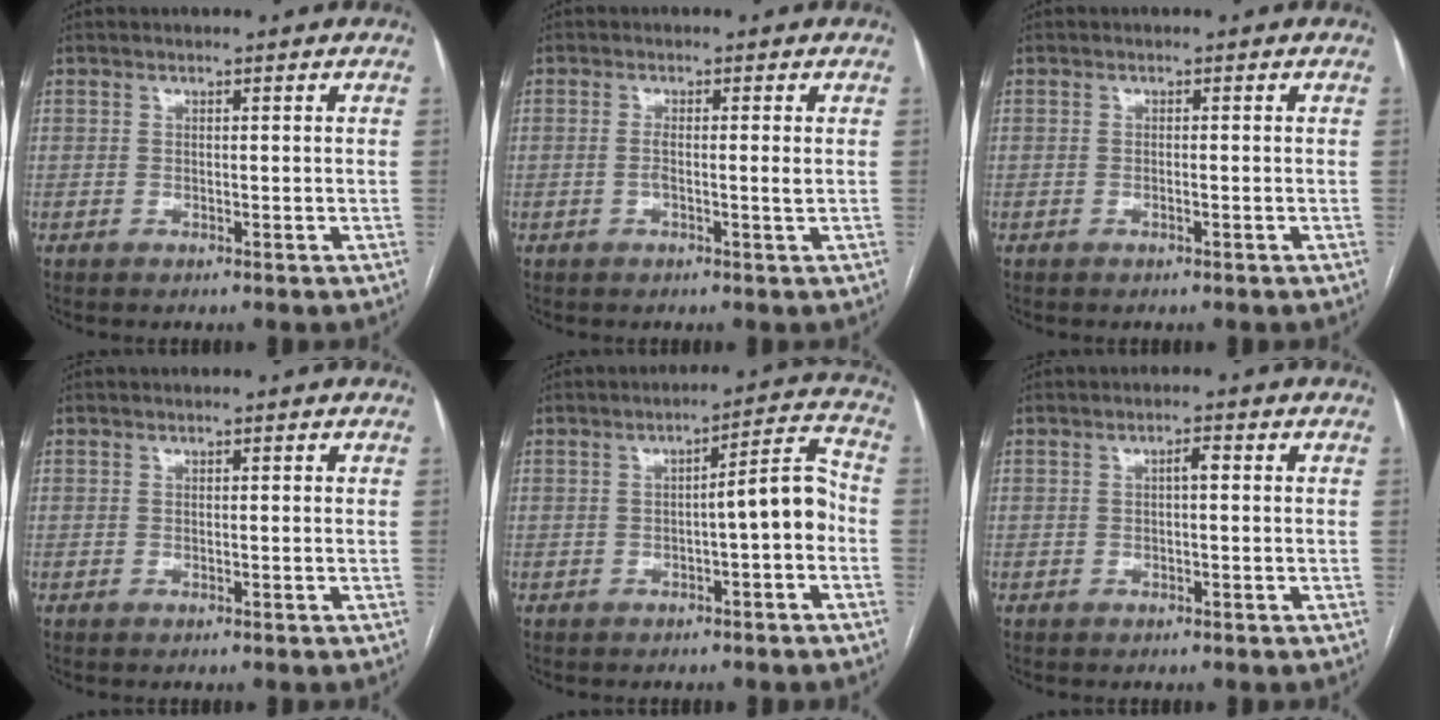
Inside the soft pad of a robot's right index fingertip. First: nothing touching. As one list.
[{"total": 2.3, "force": [-0.2, 0.0, 2.3], "torque": [-0.045, -0.001, -0.005]}, {"total": 0.5, "force": [-0.3, 0.0, 0.4], "torque": [-0.013, 0.000, -0.004]}, {"total": 0.0}, {"total": 6.6, "force": [-1.4, 1.0, 6.3], "torque": [-0.081, 0.027, -0.021]}, {"total": 1.5, "force": [0.1, 0.4, 1.5], "torque": [-0.023, 0.005, 0.002]}]